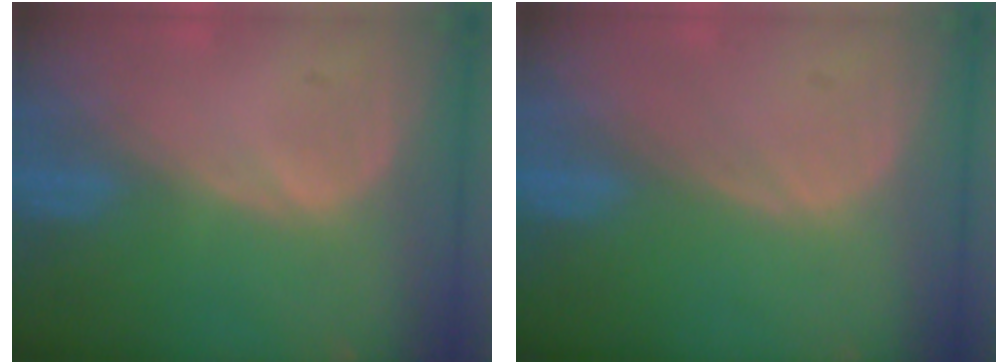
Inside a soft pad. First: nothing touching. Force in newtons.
{"total": 0.0}